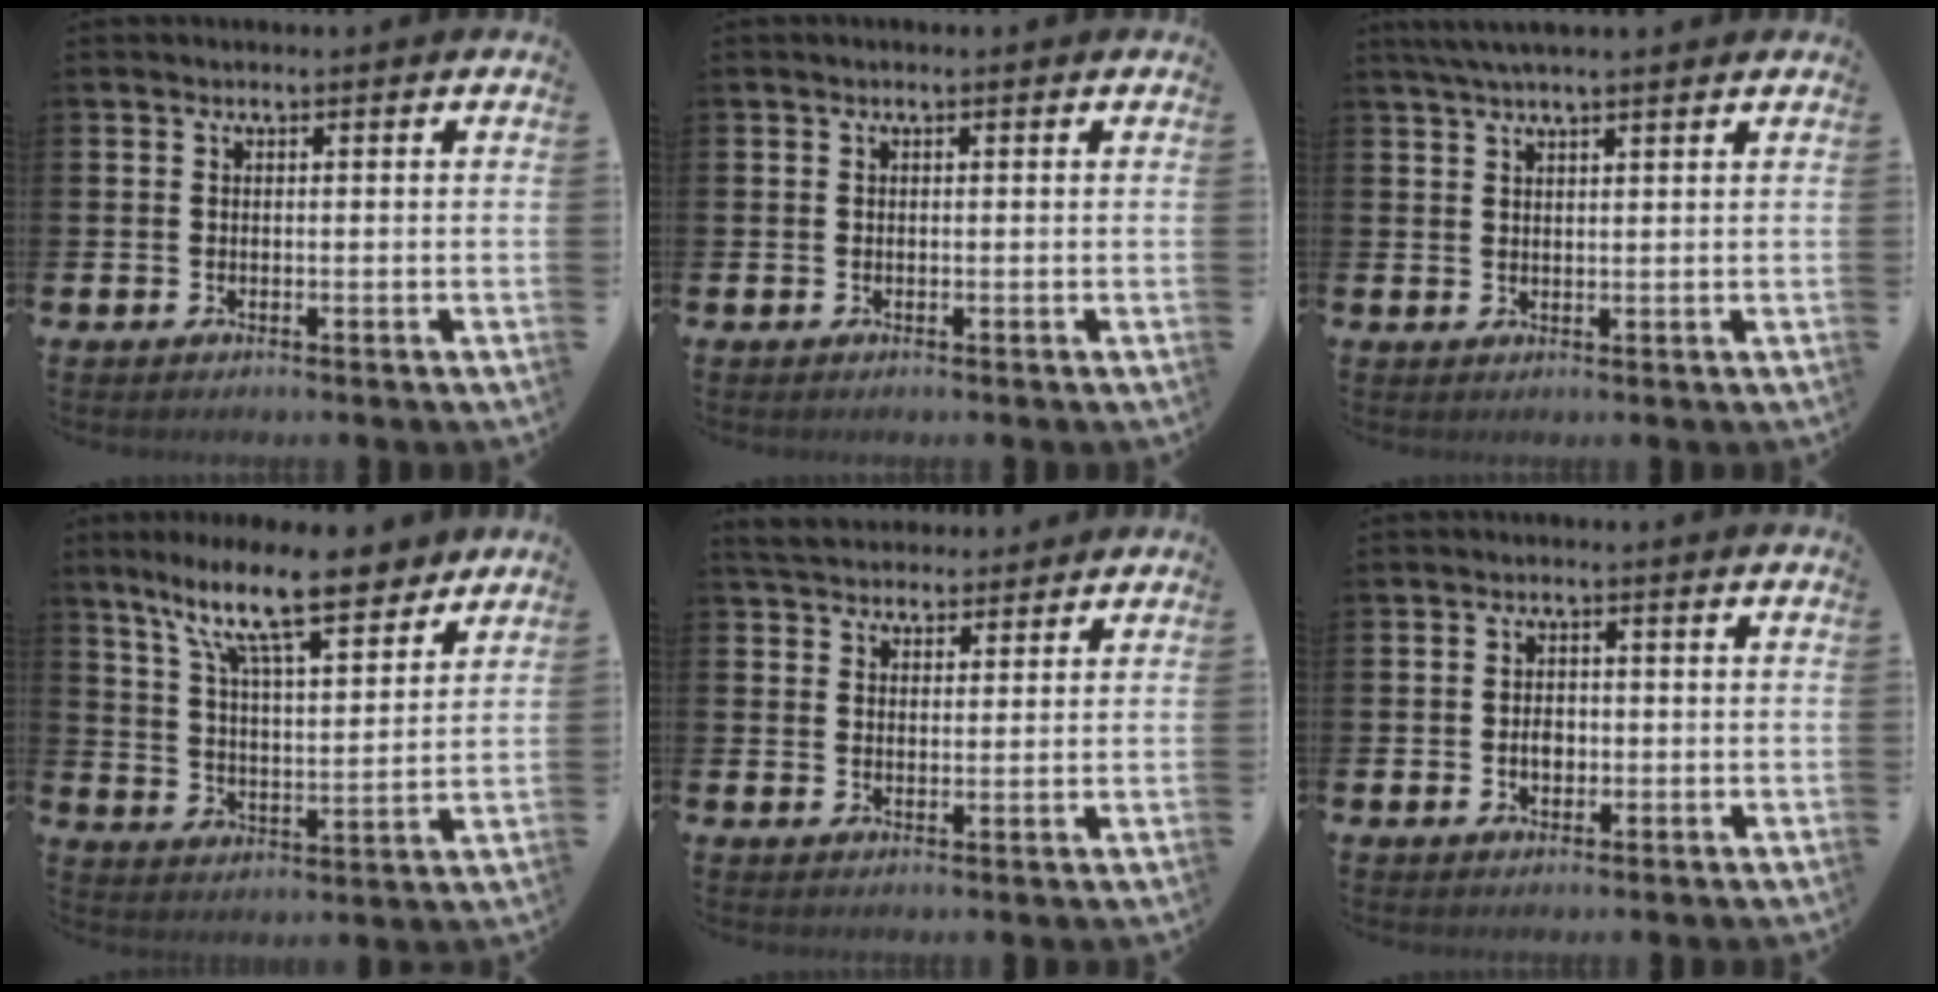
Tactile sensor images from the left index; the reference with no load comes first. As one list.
[{"total": 0.0}, {"total": 3.6, "force": [3.1, 0.3, 1.8], "torque": [-0.038, -0.002, 0.057]}, {"total": 12.9, "force": [10.2, 2.8, 7.4], "torque": [-0.153, -0.056, 0.172]}, {"total": 4.9, "force": [4.8, 1.2, 0.4], "torque": [-0.021, -0.019, 0.087]}, {"total": 2.3, "force": [-0.3, 1.7, 1.5], "torque": [-0.014, -0.002, -0.012]}]